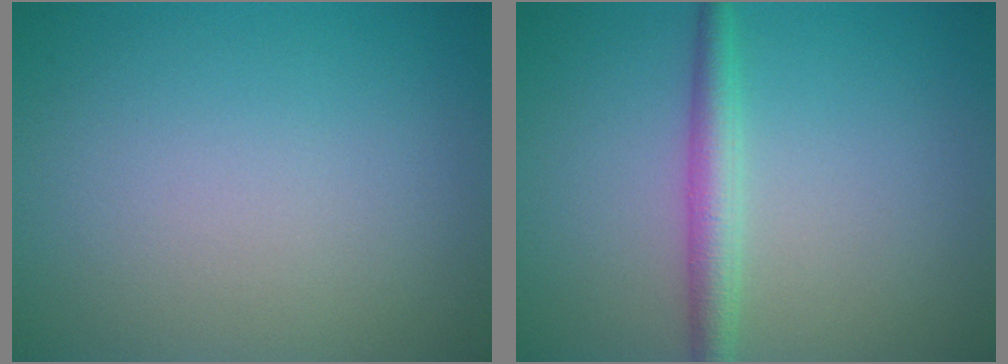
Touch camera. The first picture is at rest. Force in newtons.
{"total": 2.7, "press": 2.7, "slide": 0.1}